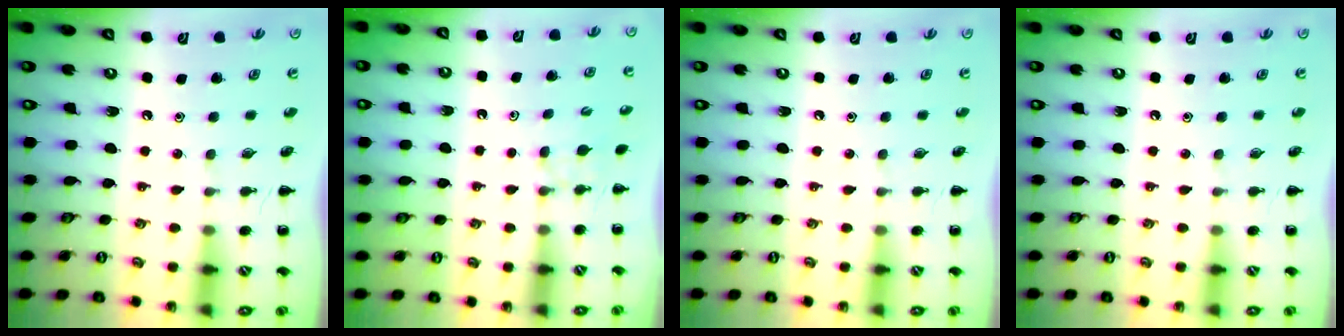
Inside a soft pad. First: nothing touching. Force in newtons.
{"total": 3.7, "press": 3.5, "slide": 1.2}
{"total": 0.0}
{"total": 0.0}